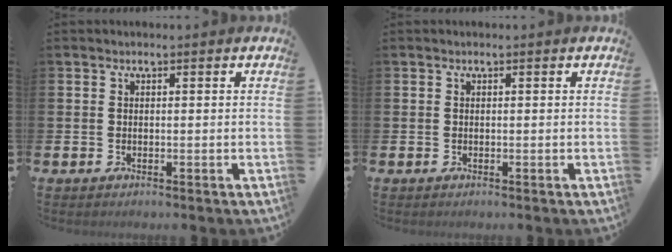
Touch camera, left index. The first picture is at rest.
{"total": 0.0}